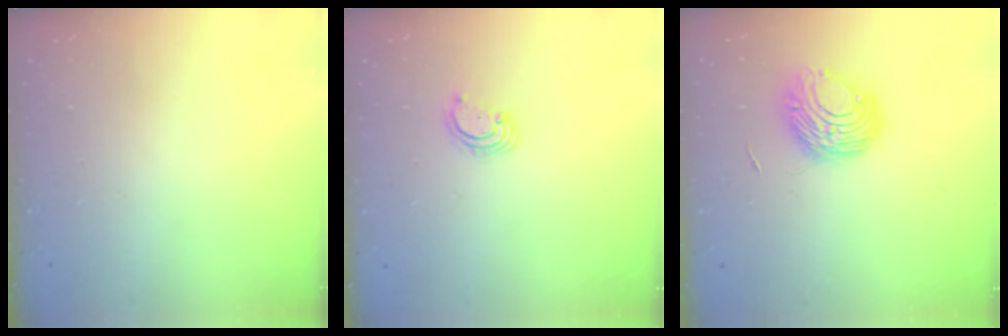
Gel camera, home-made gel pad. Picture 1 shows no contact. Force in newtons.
{"total": 2.4, "press": 2.4, "slide": 0.2}
{"total": 8.8, "press": 8.8, "slide": 0.3}